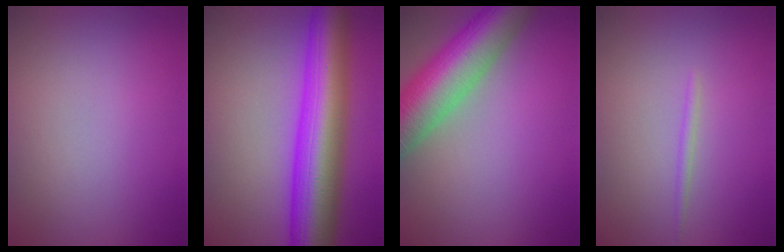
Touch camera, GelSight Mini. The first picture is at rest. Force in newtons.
{"total": 11.1, "press": 11.1, "slide": 0.2}
{"total": 10.1, "press": 10.1, "slide": 0.4}
{"total": 0.7, "press": 0.7, "slide": 0.1}